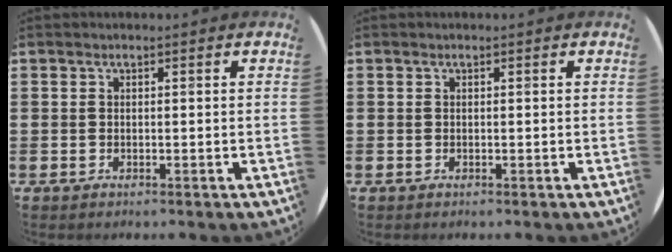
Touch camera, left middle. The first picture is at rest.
{"total": 0.0}